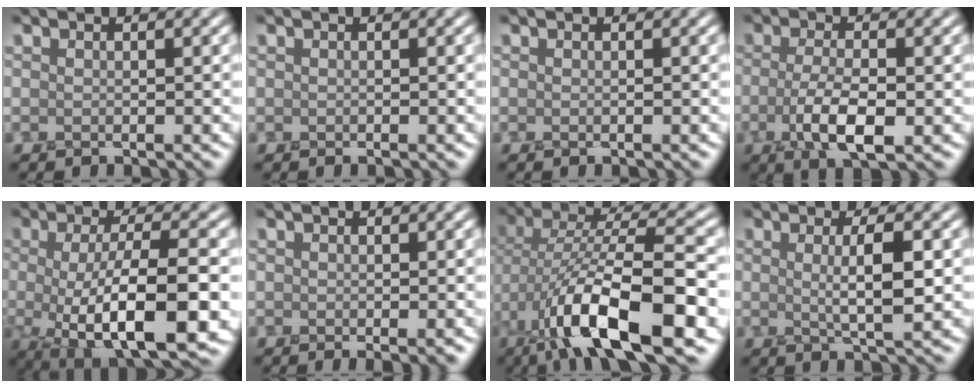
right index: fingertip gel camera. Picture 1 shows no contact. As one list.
[{"total": 0.0}, {"total": 0.0}, {"total": 4.3, "force": [-1.3, 1.5, 3.9], "torque": [-0.083, -0.008, -0.025]}, {"total": 9.6, "force": [-1.7, 3.0, 9.0], "torque": [-0.139, -0.015, -0.023]}, {"total": 0.5, "force": [0.1, 0.0, 0.5], "torque": [-0.006, -0.003, 0.001]}, {"total": 12.4, "force": [-5.1, 4.2, 10.5], "torque": [-0.183, 0.006, -0.095]}, {"total": 3.8, "force": [0.1, 0.7, 3.7], "torque": [-0.059, -0.003, 0.002]}]